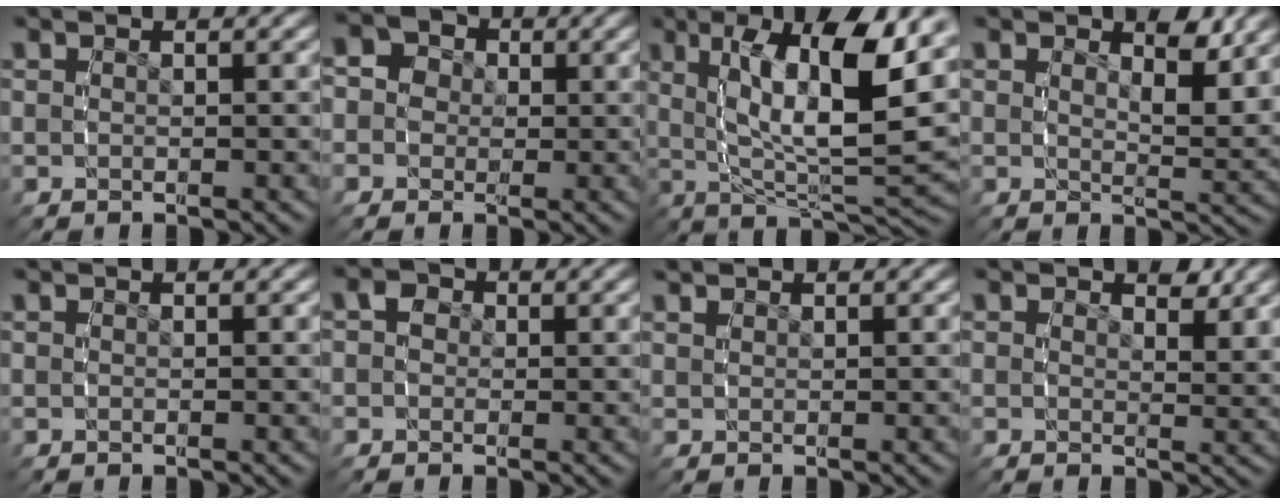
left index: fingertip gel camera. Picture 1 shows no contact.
{"total": 6.0, "force": [1.2, 5.4, 2.5], "torque": [-0.051, 0.009, 0.002]}
{"total": 12.5, "force": [3.0, 4.1, 11.5], "torque": [-0.166, 0.016, 0.048]}
{"total": 3.1, "force": [1.9, 0.5, 2.4], "torque": [-0.036, -0.018, 0.032]}
{"total": 0.0}
{"total": 1.8, "force": [0.3, 1.7, 0.7], "torque": [-0.008, 0.001, -0.003]}
{"total": 0.6, "force": [0.6, -0.1, -0.1], "torque": [-0.001, -0.002, 0.017]}
{"total": 2.0, "force": [1.4, 0.7, 1.2], "torque": [-0.013, -0.005, 0.019]}